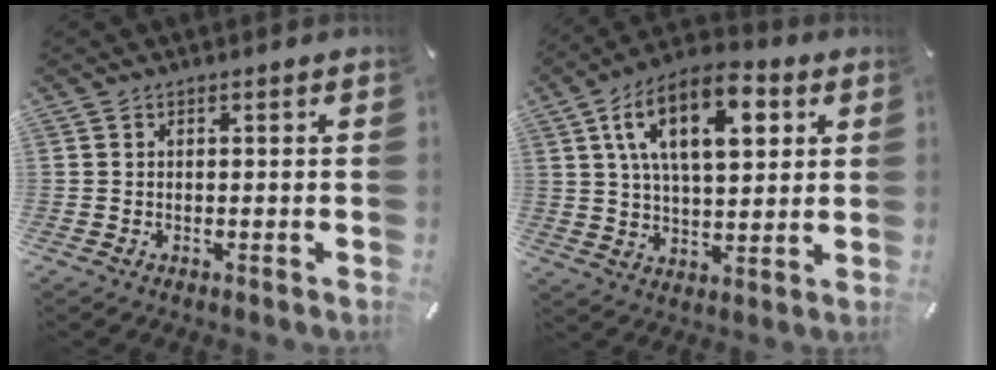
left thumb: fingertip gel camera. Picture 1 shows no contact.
{"total": 15.9, "force": [6.3, 8.5, 11.8], "torque": [-0.195, -0.006, 0.105]}